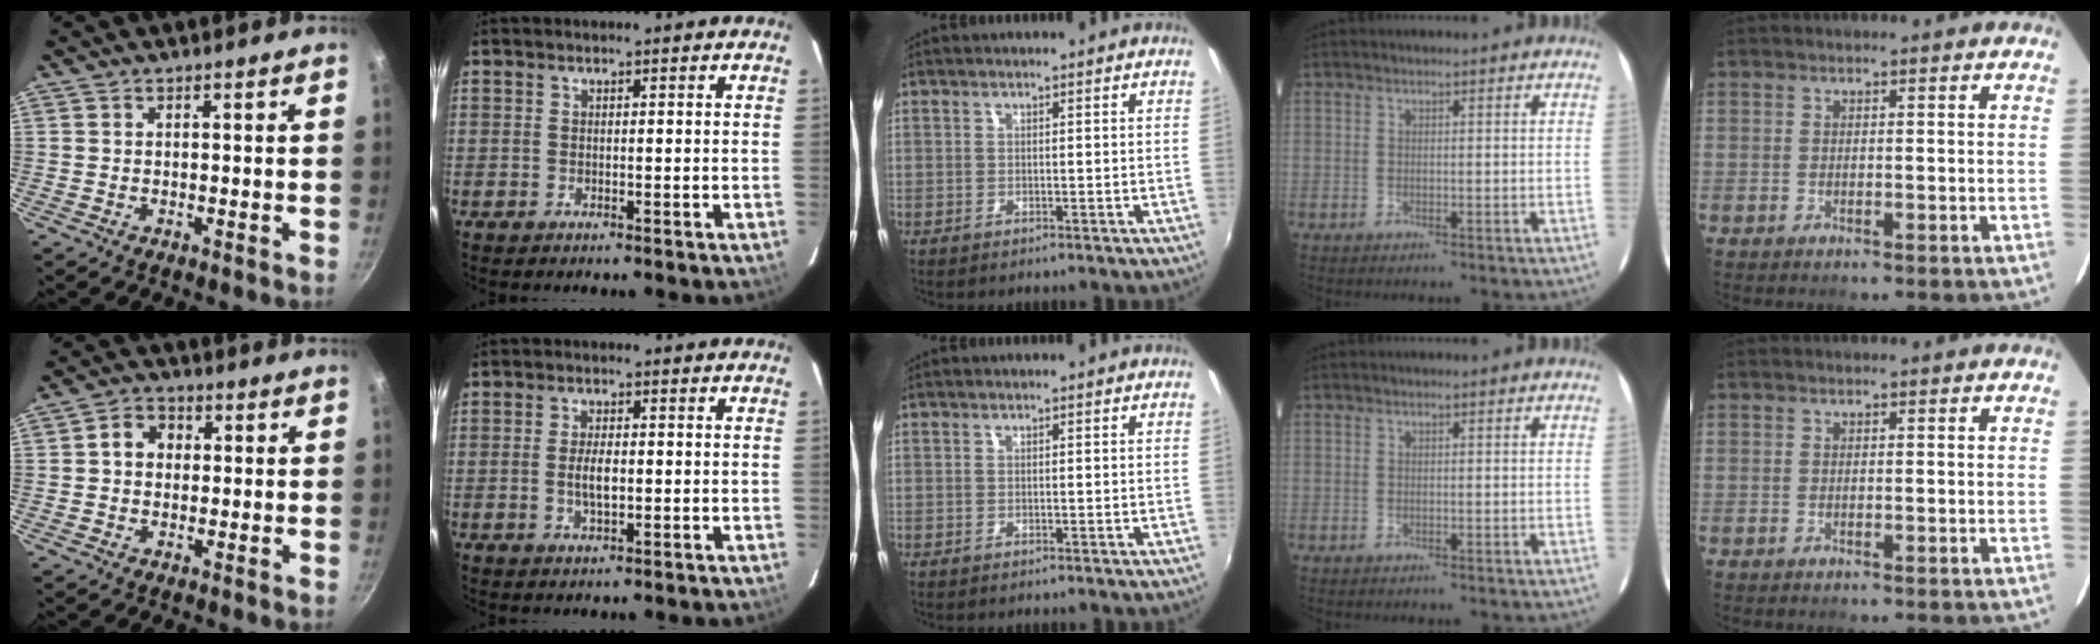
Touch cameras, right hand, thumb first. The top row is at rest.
{"thumb": {"total": 5.1, "force": [0.6, 4.2, 2.8], "torque": [-0.023, 0.011, 0.001]}, "index": {"total": 3.6, "force": [-0.4, 1.4, 3.3], "torque": [-0.063, -0.001, -0.006]}}